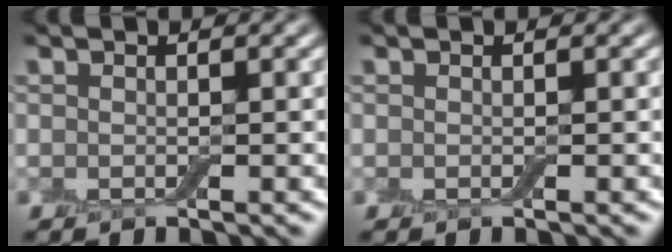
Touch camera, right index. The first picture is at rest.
{"total": 0.0}